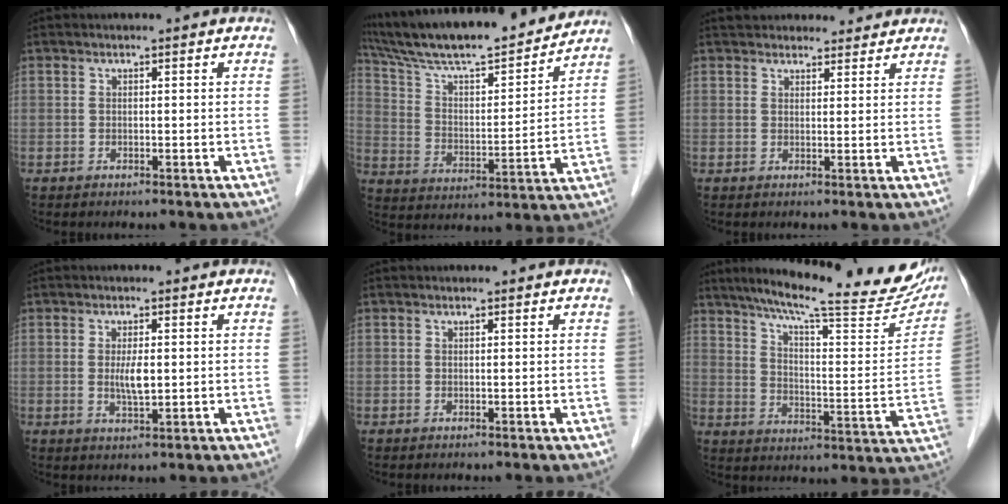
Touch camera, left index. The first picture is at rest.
{"total": 20.4, "force": [18.3, 2.0, 8.9], "torque": [-0.157, 0.007, 0.295]}
{"total": 8.6, "force": [8.0, 2.8, 1.7], "torque": [0.000, 0.026, 0.098]}
{"total": 3.4, "force": [0.1, 0.8, 3.3], "torque": [-0.062, -0.005, 0.004]}
{"total": 0.0}
{"total": 26.1, "force": [21.7, 3.2, 14.0], "torque": [-0.208, -0.031, 0.280]}